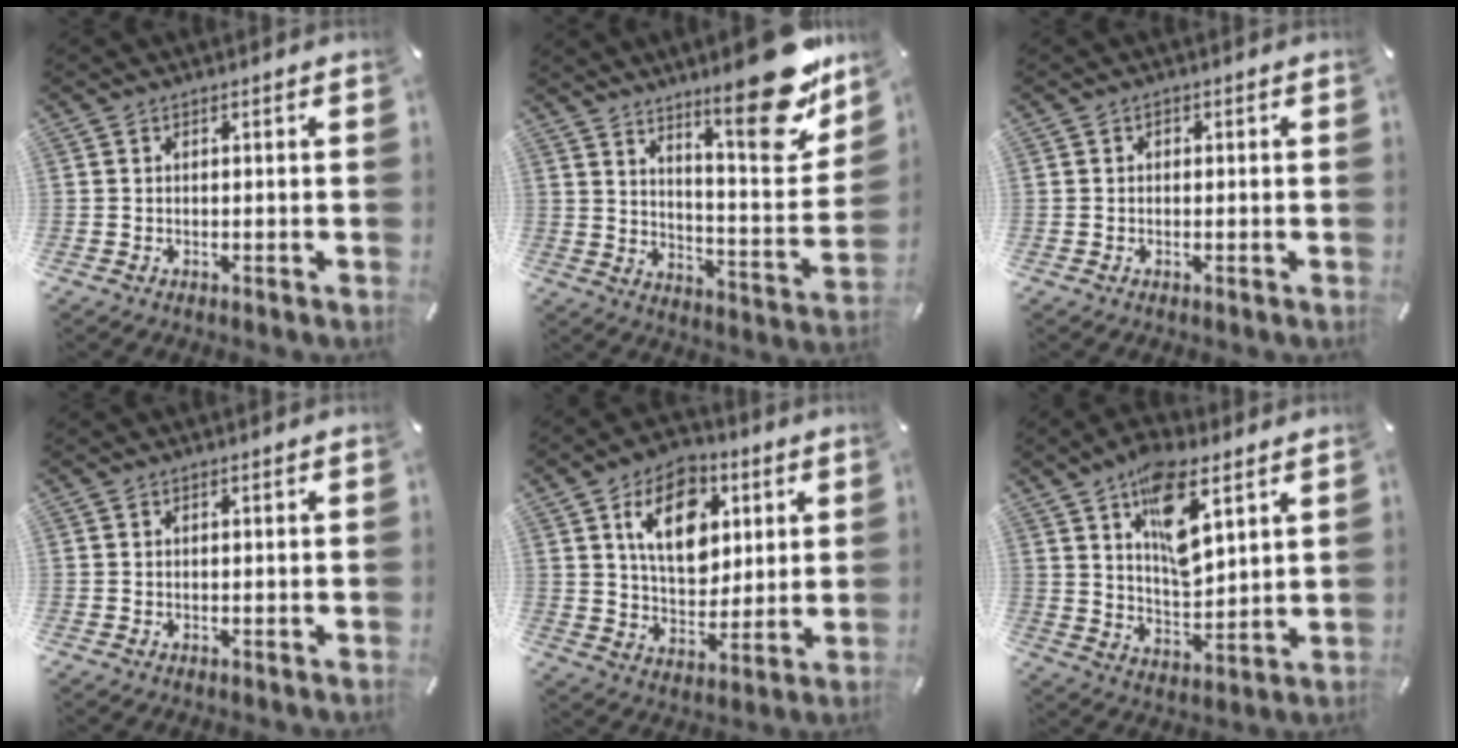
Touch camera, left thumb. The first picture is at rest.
{"total": 20.6, "force": [14.8, 5.5, 13.3], "torque": [-0.170, -0.123, 0.238]}
{"total": 0.7, "force": [0.0, 0.6, 0.3], "torque": [-0.004, 0.007, -0.003]}
{"total": 0.0}
{"total": 14.4, "force": [5.7, 10.0, 8.7], "torque": [-0.130, -0.011, 0.101]}
{"total": 13.9, "force": [7.5, 6.6, 9.7], "torque": [-0.155, -0.027, 0.131]}